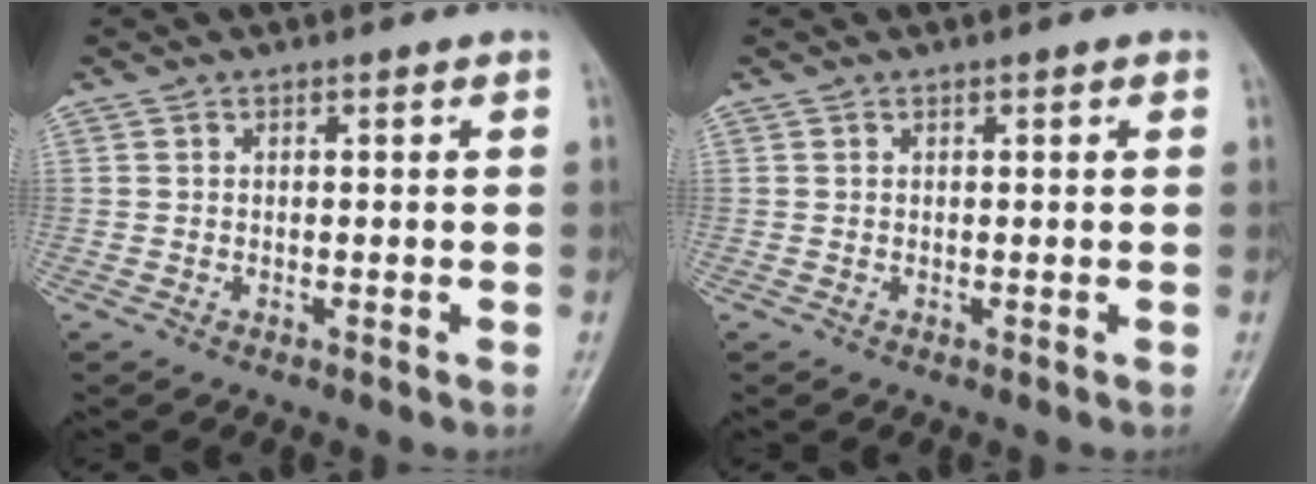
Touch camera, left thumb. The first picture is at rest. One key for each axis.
{"total": 0.7, "fx": 0.3, "fy": 0.2, "fz": 0.6, "tx": -0.009, "ty": 0.001, "tz": 0.003}